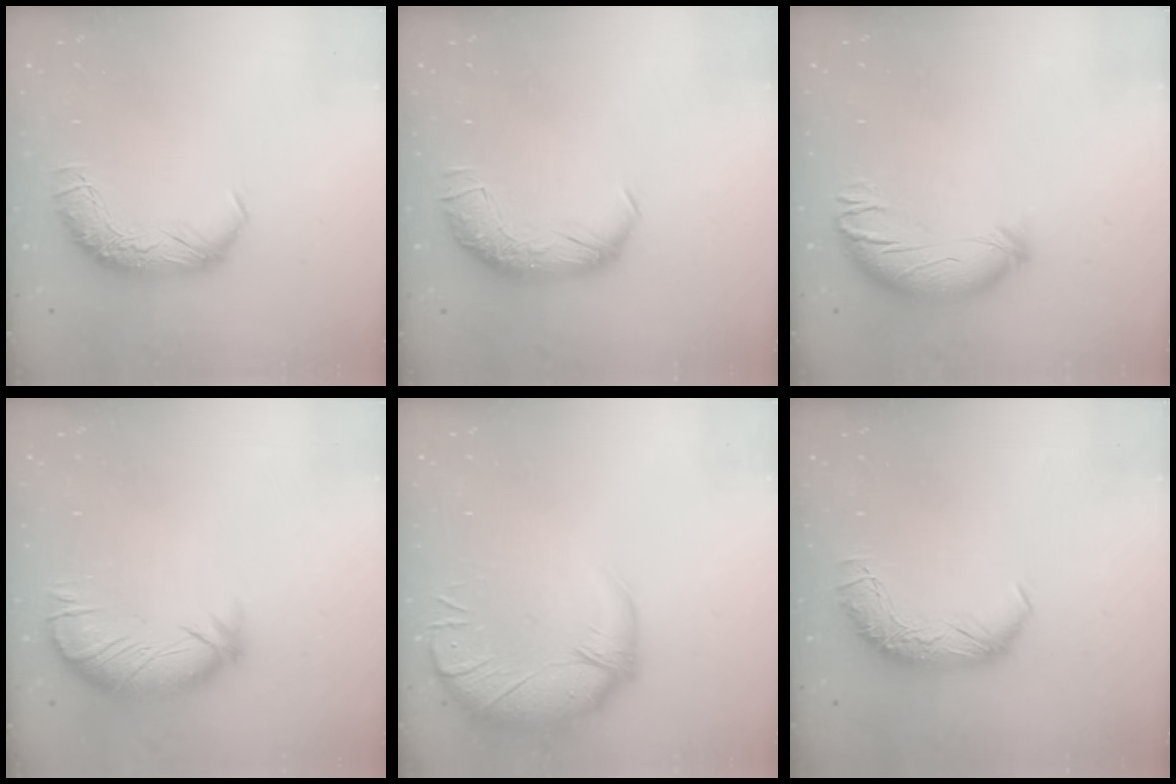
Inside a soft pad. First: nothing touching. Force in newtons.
{"total": 1.5, "press": 0.2, "slide": 1.5}
{"total": 3.7, "press": 2.9, "slide": 2.4}
{"total": 3.8, "press": 3.2, "slide": 2.1}
{"total": 2.9, "press": 1.8, "slide": 2.3}
{"total": 0.0}